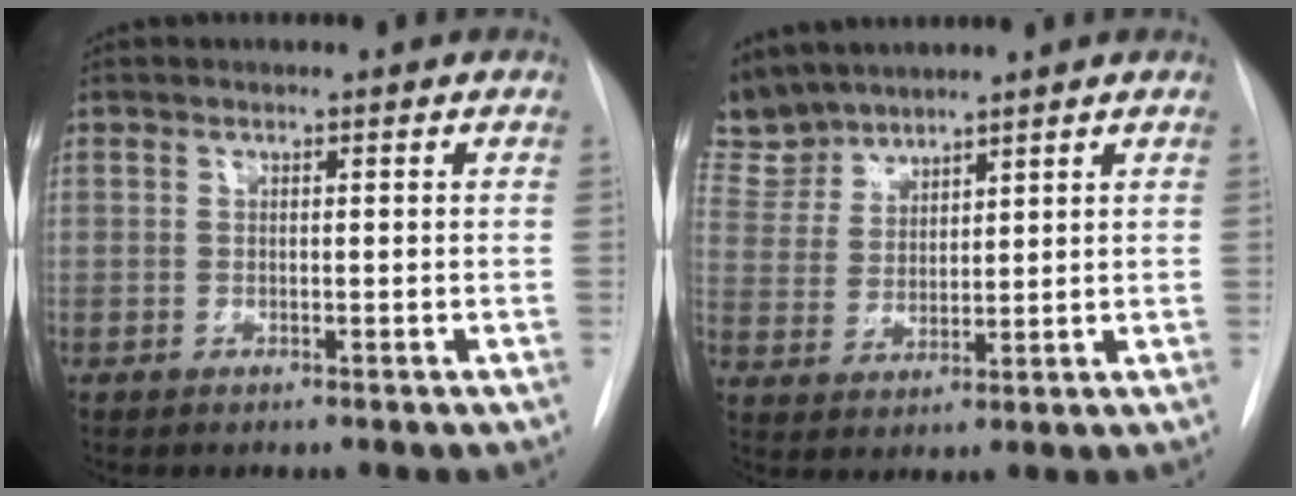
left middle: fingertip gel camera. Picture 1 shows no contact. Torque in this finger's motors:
{"motor_torque": [1.12, -1.02, 0.37, -0.01]}